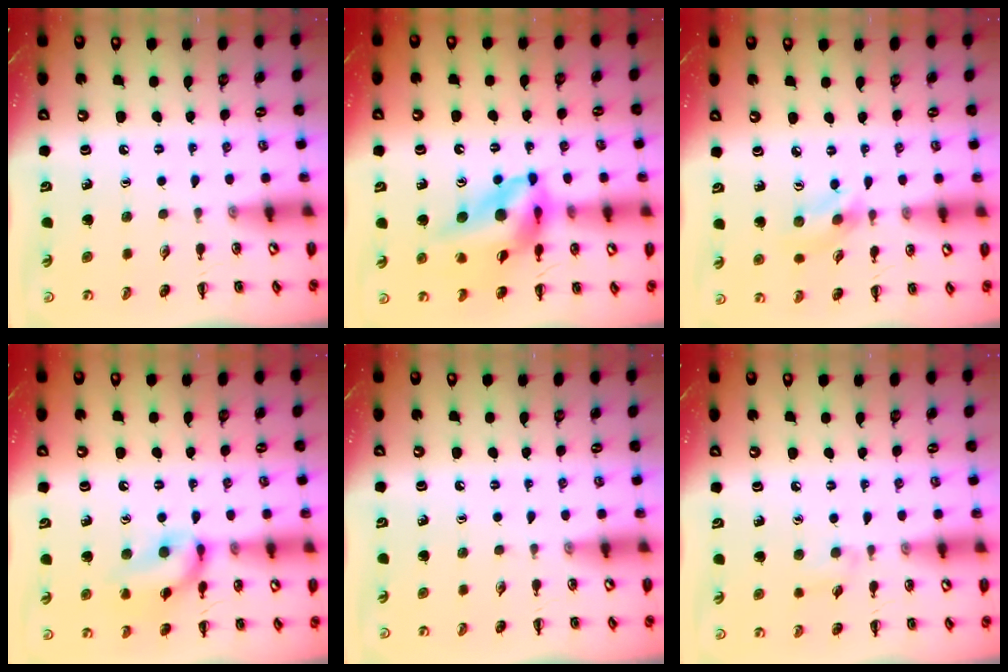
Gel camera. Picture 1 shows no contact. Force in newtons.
{"total": 14.2, "press": 13.5, "slide": 4.6}
{"total": 2.8, "press": 2.7, "slide": 0.6}
{"total": 12.9, "press": 12.8, "slide": 1.2}
{"total": 0.0}
{"total": 5.1, "press": 4.7, "slide": 1.7}